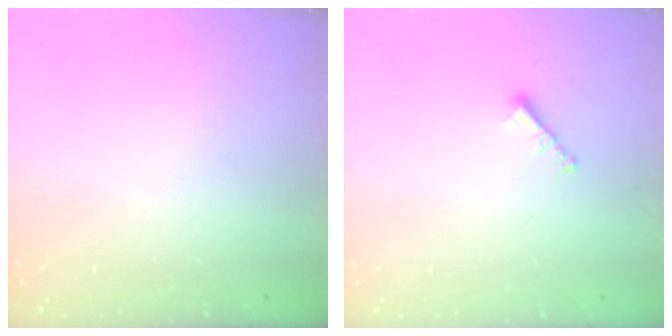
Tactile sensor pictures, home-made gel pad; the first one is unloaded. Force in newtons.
{"total": 1.8, "press": 1.7, "slide": 0.5}